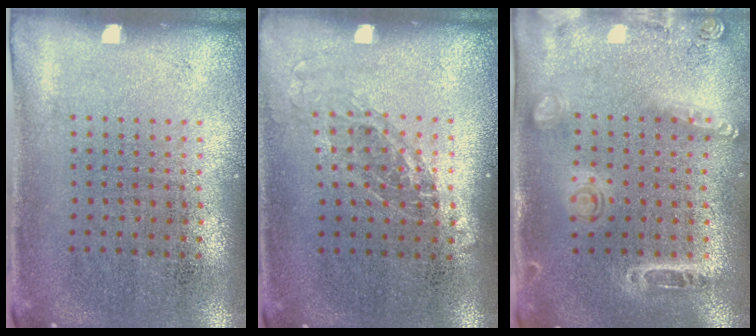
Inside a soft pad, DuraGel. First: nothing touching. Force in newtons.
{"total": 1.1, "press": 1.0, "slide": 0.5}
{"total": 1.6, "press": 1.4, "slide": 0.7}